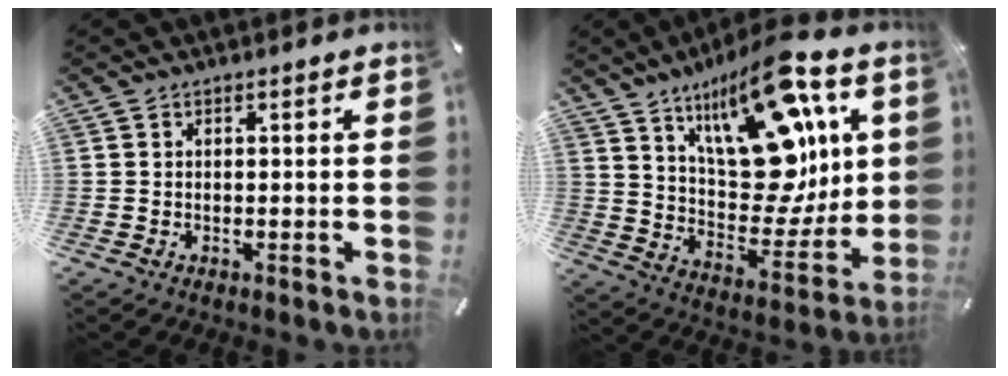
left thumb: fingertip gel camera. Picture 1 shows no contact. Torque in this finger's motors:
{"motor_torque": [3.23, 1.78, 1.60, -1.01, 0.31]}